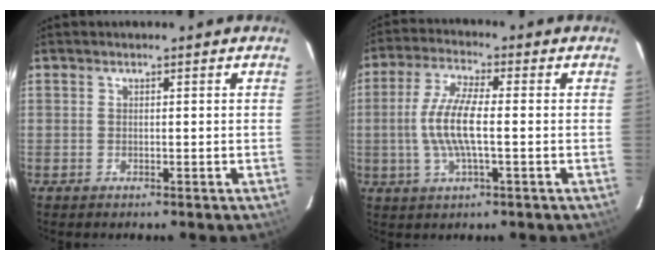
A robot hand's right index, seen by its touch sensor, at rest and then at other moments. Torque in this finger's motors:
{"motor_torque": [0.71, -0.27, 0.56, 0.17]}